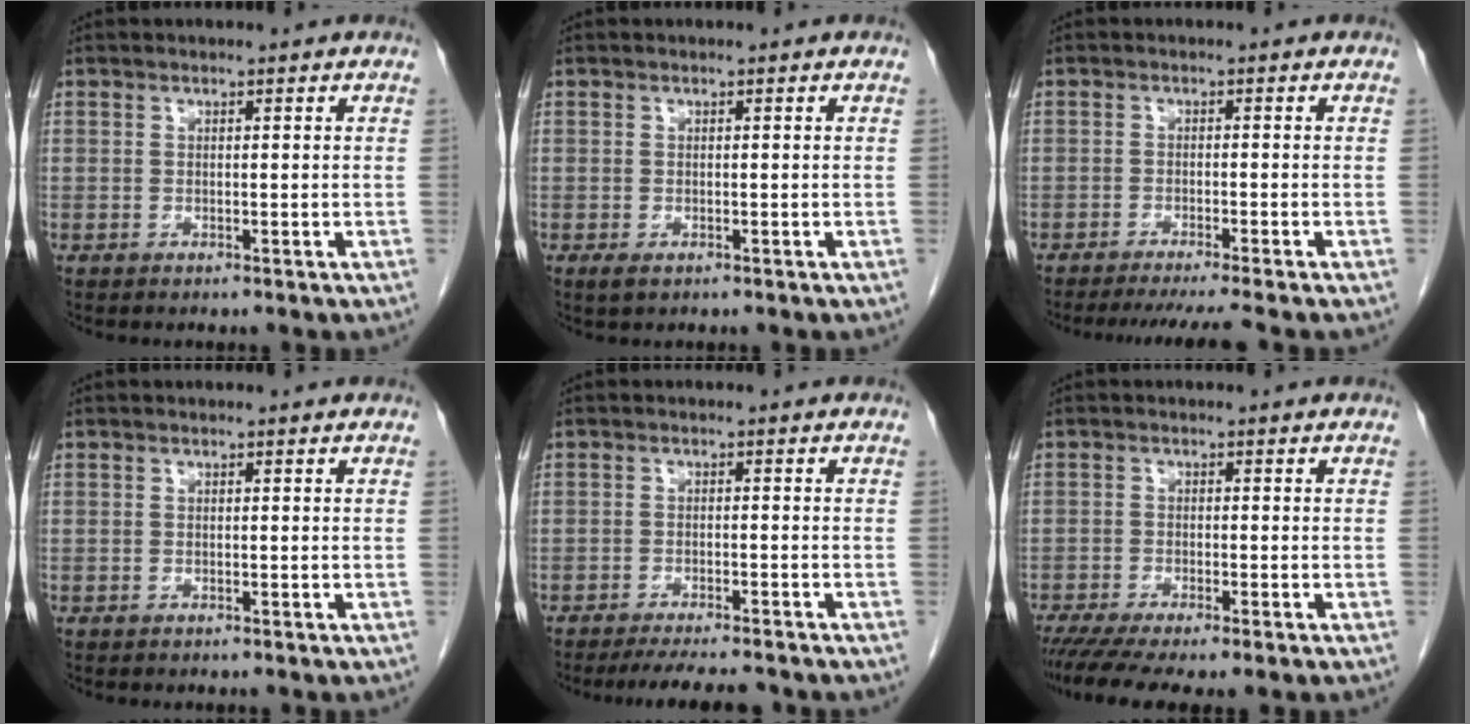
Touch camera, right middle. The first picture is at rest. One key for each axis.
{"total": 1.3, "fx": -0.7, "fy": 0.6, "fz": 0.9, "tx": -0.016, "ty": -0.002, "tz": -0.006}
{"total": 8.3, "fx": -7.2, "fy": -1.2, "fz": 3.8, "tx": -0.032, "ty": -0.022, "tz": -0.106}
{"total": 0.0}
{"total": 8.2, "fx": -7.4, "fy": 0.8, "fz": 3.5, "tx": -0.047, "ty": -0.014, "tz": -0.107}
{"total": 8.4, "fx": -6.6, "fy": 0.8, "fz": 5.1, "tx": -0.075, "ty": -0.015, "tz": -0.102}